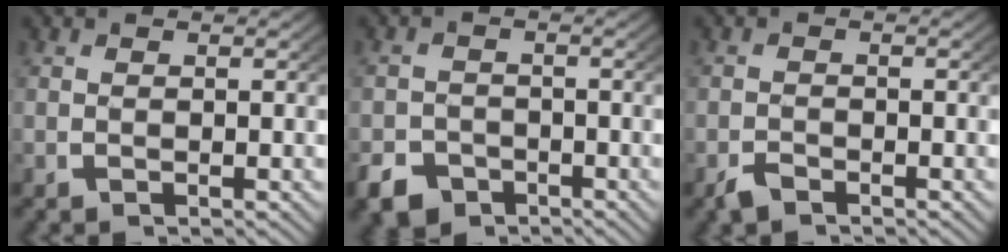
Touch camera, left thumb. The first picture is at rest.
{"total": 5.4, "force": [-4.0, 3.3, 1.5], "torque": [-0.018, -0.022, -0.066]}
{"total": 1.4, "force": [-1.2, 0.5, 0.5], "torque": [-0.010, -0.005, -0.025]}